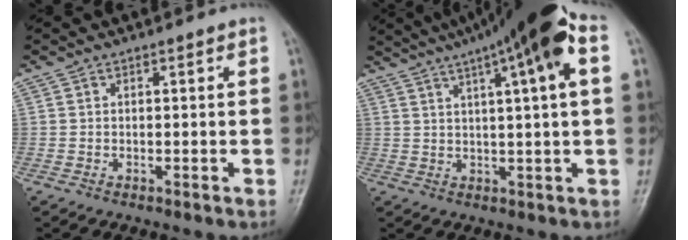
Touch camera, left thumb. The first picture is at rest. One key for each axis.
{"total": 16.2, "fx": 7.1, "fy": 2.2, "fz": 14.4, "tx": -0.227, "ty": 0.028, "tz": 0.103}